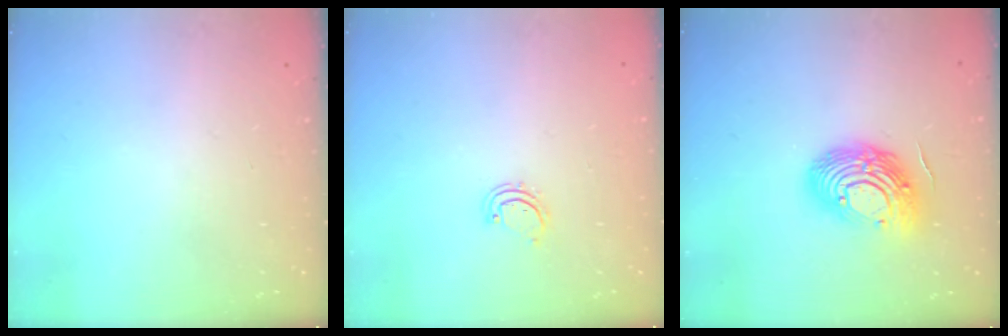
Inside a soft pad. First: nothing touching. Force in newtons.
{"total": 2.5, "press": 2.5, "slide": 0.3}
{"total": 14.7, "press": 14.6, "slide": 1.2}